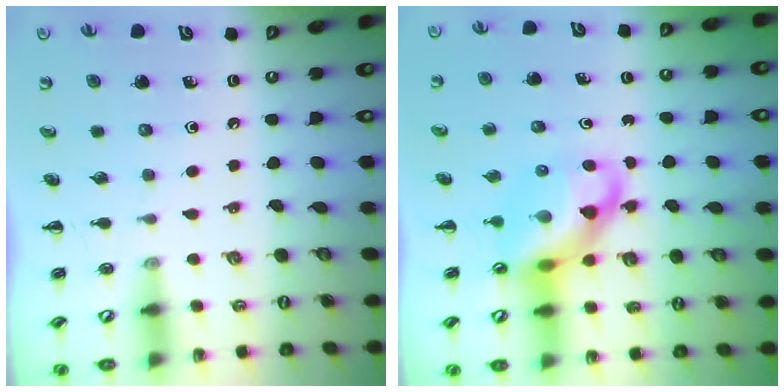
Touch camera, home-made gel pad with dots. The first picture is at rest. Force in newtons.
{"total": 10.6, "press": 10.2, "slide": 3.0}